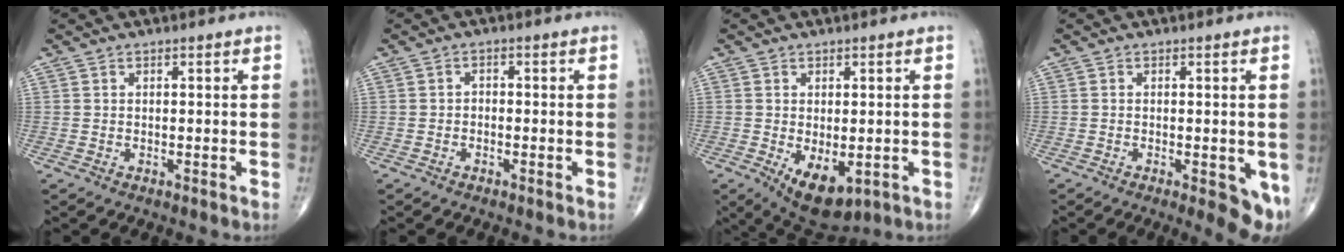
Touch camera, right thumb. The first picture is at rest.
{"total": 0.9, "force": [-0.6, 0.6, 0.5], "torque": [-0.001, 0.008, -0.014]}
{"total": 8.5, "force": [-2.6, 4.4, 6.8], "torque": [-0.093, -0.012, -0.024]}
{"total": 6.5, "force": [-1.7, 2.0, 5.9], "torque": [-0.071, -0.018, -0.023]}